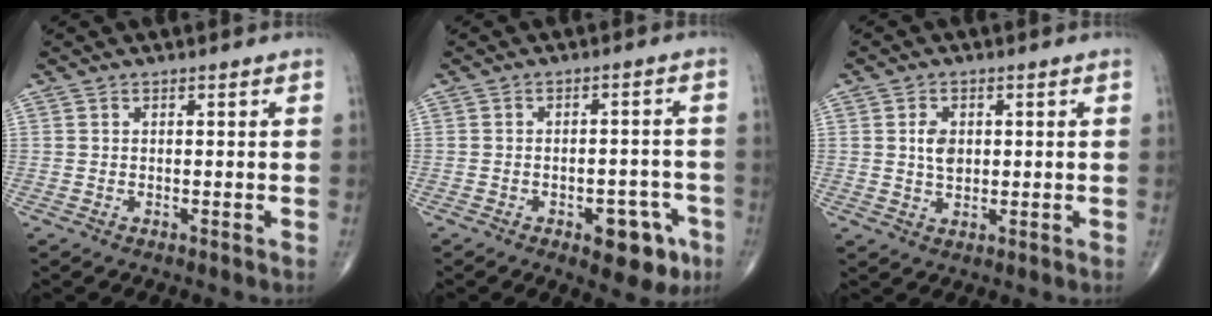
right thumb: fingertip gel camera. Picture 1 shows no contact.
{"total": 8.9, "force": [-4.3, 4.5, 6.4], "torque": [-0.054, 0.030, -0.047]}
{"total": 4.0, "force": [0.7, 2.7, 2.9], "torque": [-0.042, -0.005, 0.013]}